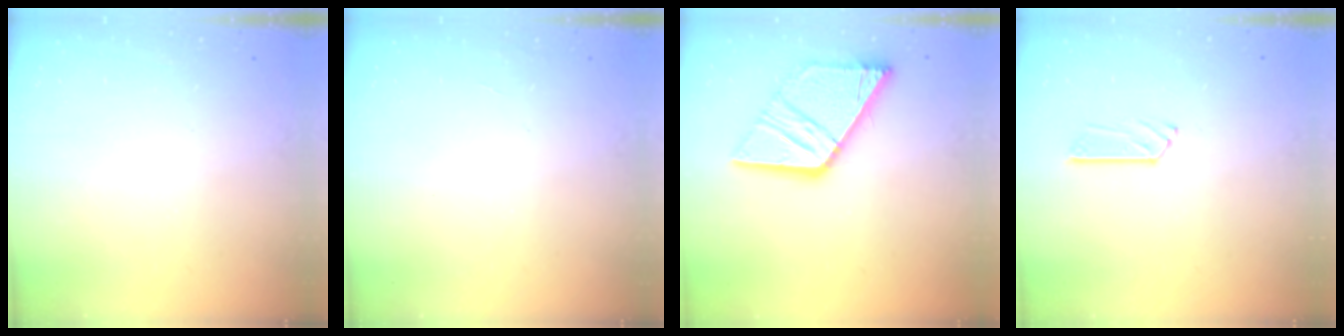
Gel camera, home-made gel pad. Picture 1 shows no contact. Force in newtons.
{"total": 0.0}
{"total": 17.2, "press": 17.1, "slide": 1.9}
{"total": 5.5, "press": 5.5, "slide": 0.4}